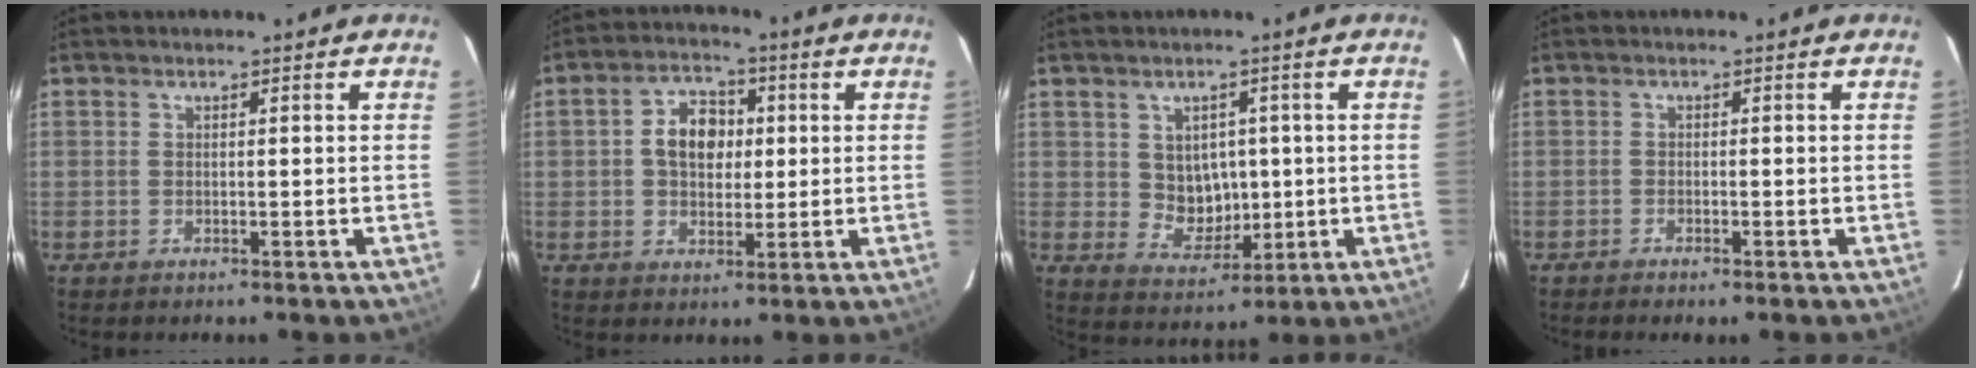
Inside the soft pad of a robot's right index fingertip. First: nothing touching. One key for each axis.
{"total": 7.6, "fx": 0.9, "fy": 5.4, "fz": 5.2, "tx": -0.091, "ty": 0.024, "tz": 0.017}
{"total": 6.3, "fx": 0.6, "fy": 5.6, "fz": 2.8, "tx": -0.051, "ty": 0.002, "tz": 0.025}
{"total": 1.0, "fx": -0.9, "fy": 0.0, "fz": 0.6, "tx": -0.018, "ty": 0.001, "tz": -0.018}